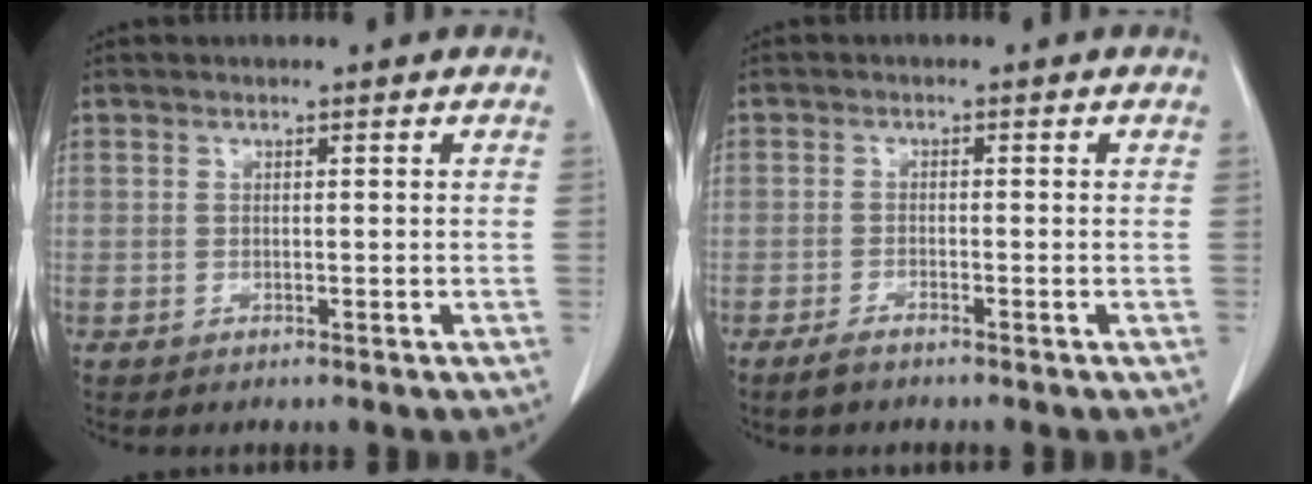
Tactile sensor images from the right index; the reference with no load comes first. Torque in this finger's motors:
{"motor_torque": [0.19, -0.16, 0.08, 0.03]}